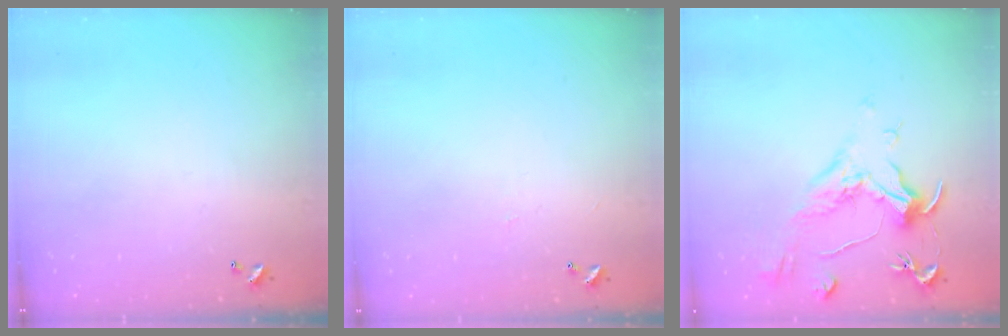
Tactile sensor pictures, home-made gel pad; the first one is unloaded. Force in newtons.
{"total": 0.8, "press": 0.7, "slide": 0.5}
{"total": 1.1, "press": 0.1, "slide": 1.1}